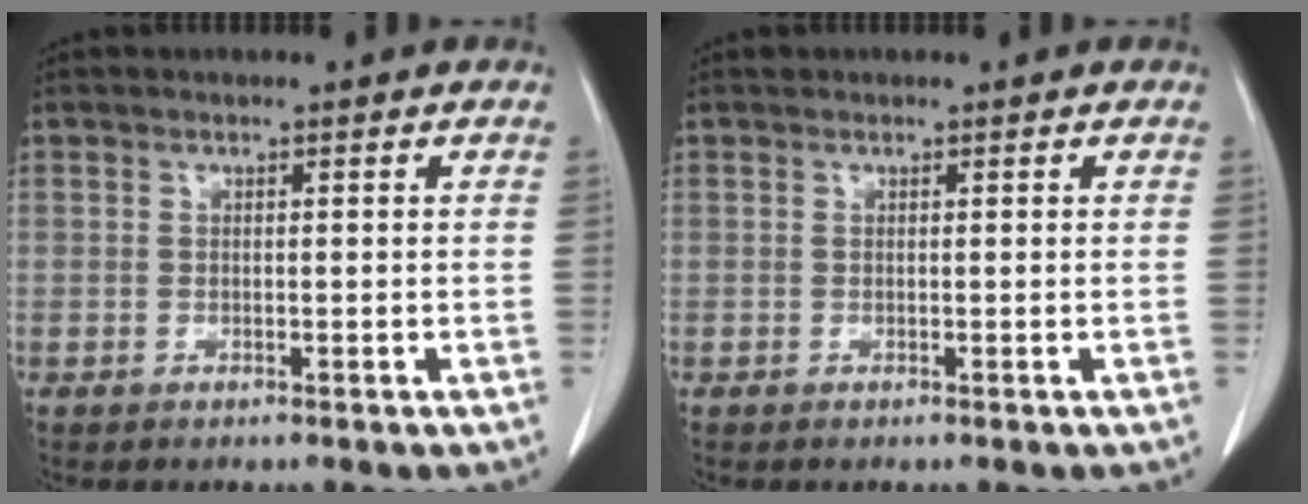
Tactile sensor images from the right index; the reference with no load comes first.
{"total": 0.0}